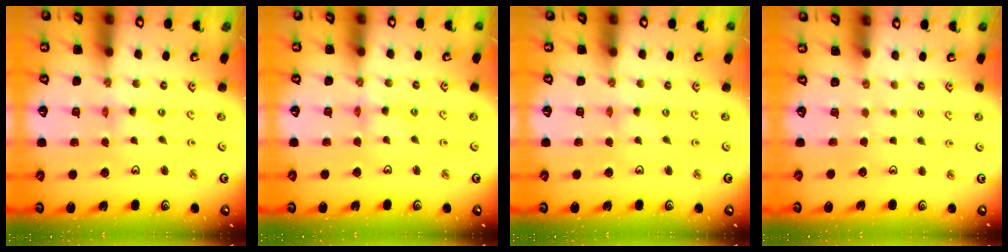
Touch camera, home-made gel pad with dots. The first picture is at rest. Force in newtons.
{"total": 4.5, "press": 4.4, "slide": 0.4}
{"total": 0.0}
{"total": 0.6, "press": 0.6, "slide": 0.1}